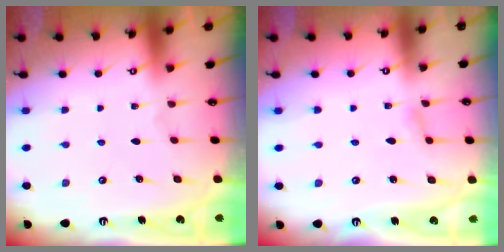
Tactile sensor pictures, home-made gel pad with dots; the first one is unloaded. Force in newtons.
{"total": 1.6, "press": 1.6, "slide": 0.1}